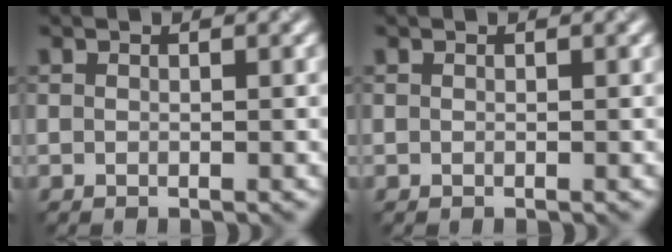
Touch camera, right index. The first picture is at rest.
{"total": 0.0}